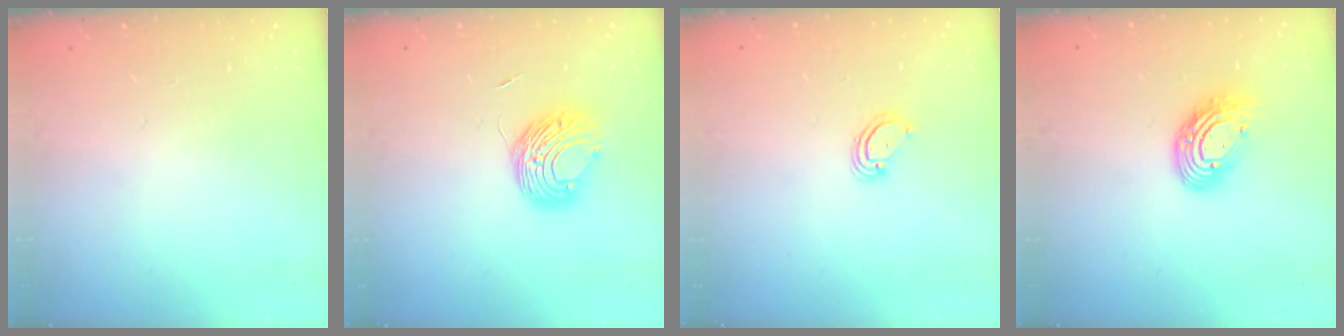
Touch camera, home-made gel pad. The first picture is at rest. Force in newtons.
{"total": 9.2, "press": 9.2, "slide": 0.5}
{"total": 3.5, "press": 3.5, "slide": 0.2}
{"total": 11.5, "press": 11.4, "slide": 0.9}